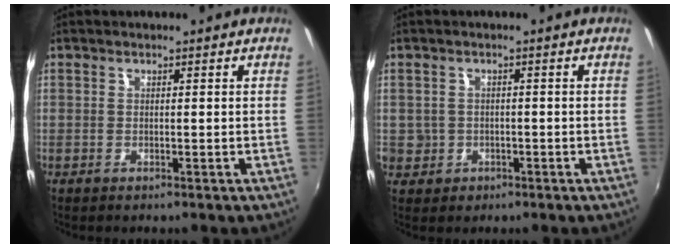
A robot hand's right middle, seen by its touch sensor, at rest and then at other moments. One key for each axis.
{"total": 5.3, "fx": -1.0, "fy": 5.0, "fz": 1.4, "tx": -0.052, "ty": 0.005, "tz": -0.007}